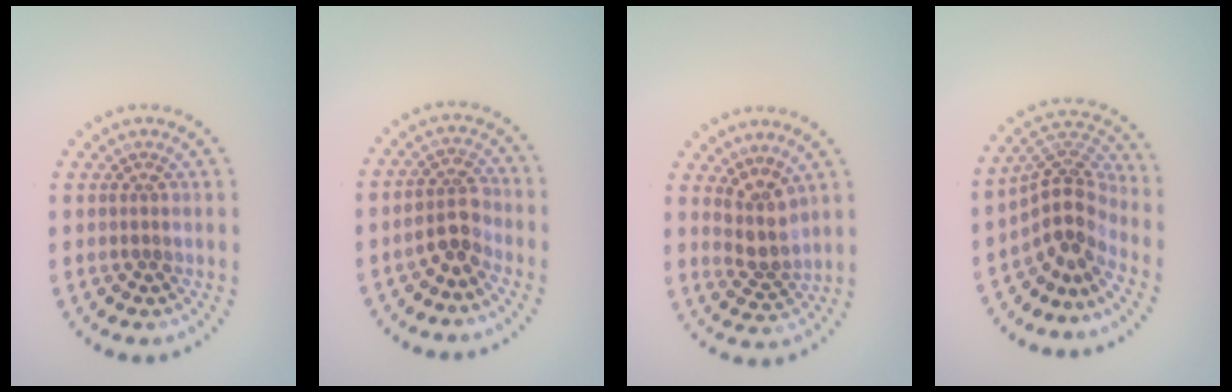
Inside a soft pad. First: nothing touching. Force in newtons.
{"total": 2.4, "press": 2.2, "slide": 1.0}
{"total": 2.8, "press": 2.1, "slide": 1.8}
{"total": 4.0, "press": 2.7, "slide": 2.9}